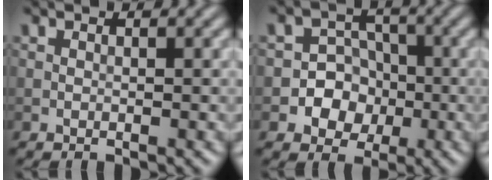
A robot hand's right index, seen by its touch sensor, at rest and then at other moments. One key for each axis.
{"total": 5.2, "fx": -1.4, "fy": 4.8, "fz": 1.5, "tx": 0.008, "ty": 0.017, "tz": -0.044}